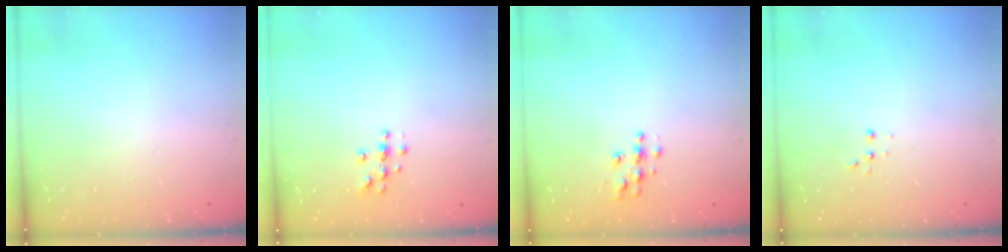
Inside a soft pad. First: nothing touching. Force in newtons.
{"total": 3.6, "press": 3.6, "slide": 0.5}
{"total": 5.0, "press": 5.0, "slide": 0.2}
{"total": 2.2, "press": 2.2, "slide": 0.5}